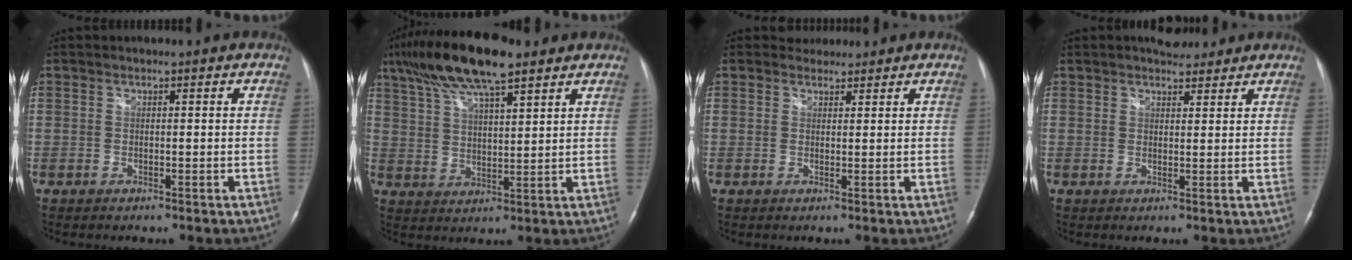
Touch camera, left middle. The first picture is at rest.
{"total": 14.0, "force": [9.7, 3.0, 9.6], "torque": [-0.191, 0.024, 0.175]}
{"total": 2.2, "force": [1.9, 1.0, -0.3], "torque": [0.001, 0.007, 0.026]}
{"total": 4.0, "force": [3.5, 1.6, 1.3], "torque": [-0.022, 0.003, 0.052]}